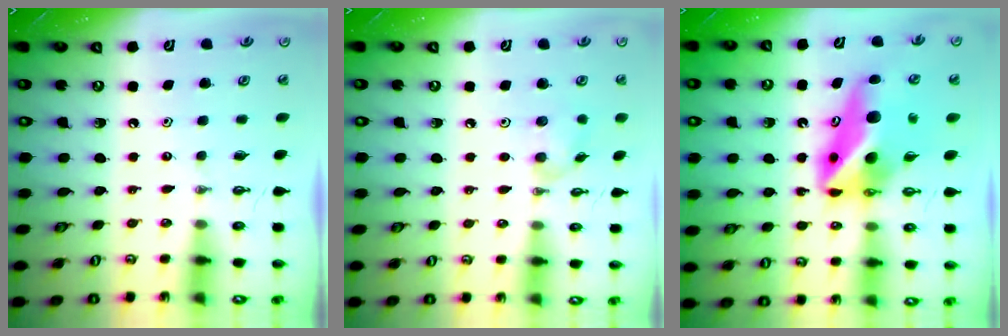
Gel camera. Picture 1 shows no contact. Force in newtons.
{"total": 7.8, "press": 7.8, "slide": 0.2}
{"total": 12.9, "press": 12.6, "slide": 2.9}